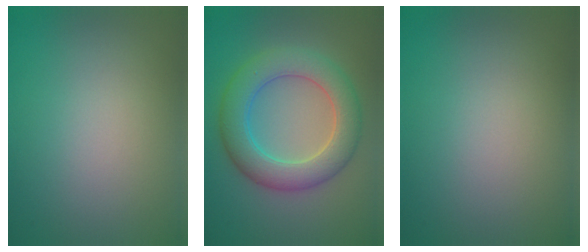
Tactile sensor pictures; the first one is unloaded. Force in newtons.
{"total": 6.5, "press": 6.5, "slide": 0.3}
{"total": 0.0}